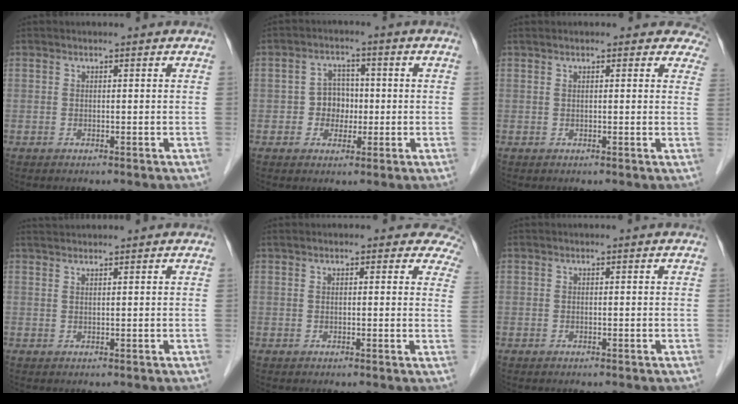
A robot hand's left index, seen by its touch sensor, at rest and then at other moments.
{"total": 4.3, "force": [-0.6, 3.8, 2.0], "torque": [-0.034, 0.014, -0.011]}
{"total": 5.6, "force": [4.6, 1.8, 2.6], "torque": [-0.011, 0.009, 0.031]}
{"total": 3.3, "force": [3.1, -0.1, 1.3], "torque": [-0.017, 0.027, 0.054]}
{"total": 7.1, "force": [5.7, 2.3, 3.5], "torque": [-0.020, 0.005, 0.039]}
{"total": 0.0}